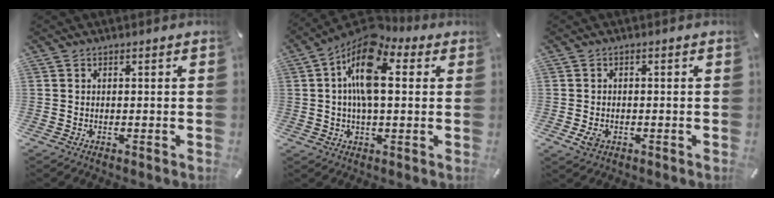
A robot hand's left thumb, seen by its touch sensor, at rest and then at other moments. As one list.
[{"total": 13.9, "force": [3.7, 6.8, 11.5], "torque": [-0.226, -0.015, 0.059]}, {"total": 2.8, "force": [-0.9, 1.9, 1.9], "torque": [-0.047, -0.001, -0.020]}]